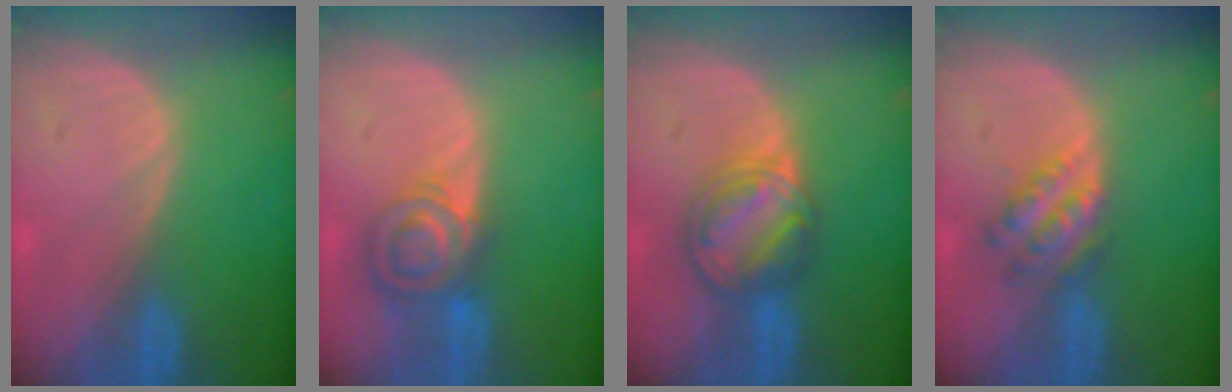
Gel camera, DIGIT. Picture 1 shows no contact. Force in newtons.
{"total": 7.3, "press": 6.3, "slide": 3.8}
{"total": 7.5, "press": 6.6, "slide": 3.6}
{"total": 5.4, "press": 5.0, "slide": 2.2}